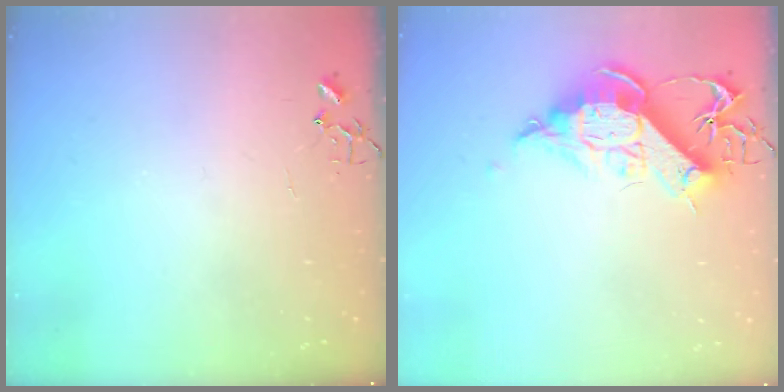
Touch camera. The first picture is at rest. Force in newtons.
{"total": 13.7, "press": 13.6, "slide": 1.5}